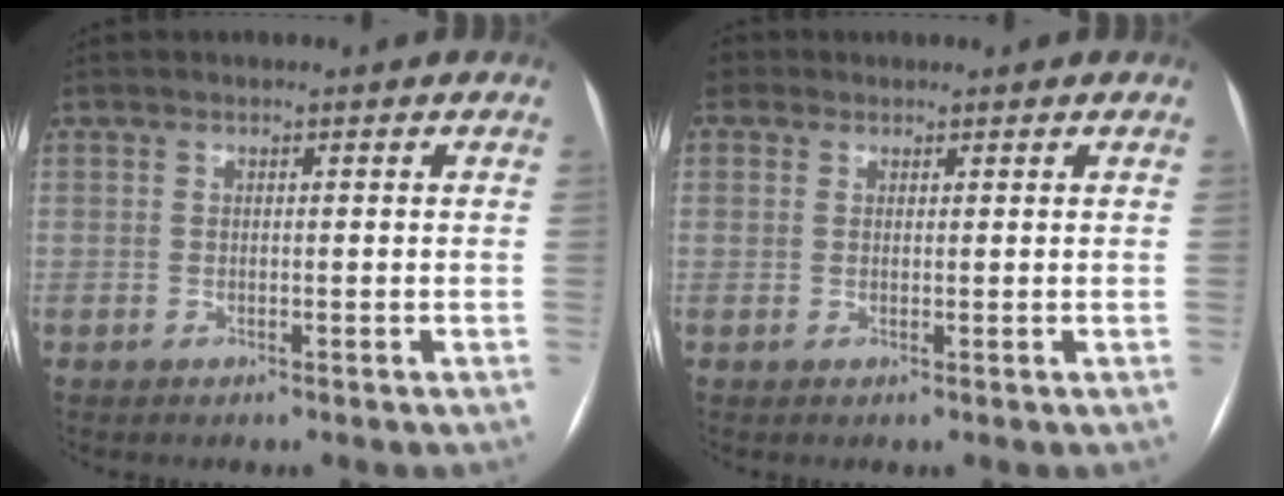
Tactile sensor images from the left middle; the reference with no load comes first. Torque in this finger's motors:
{"motor_torque": [1.23, -0.91, 1.06, 0.21]}